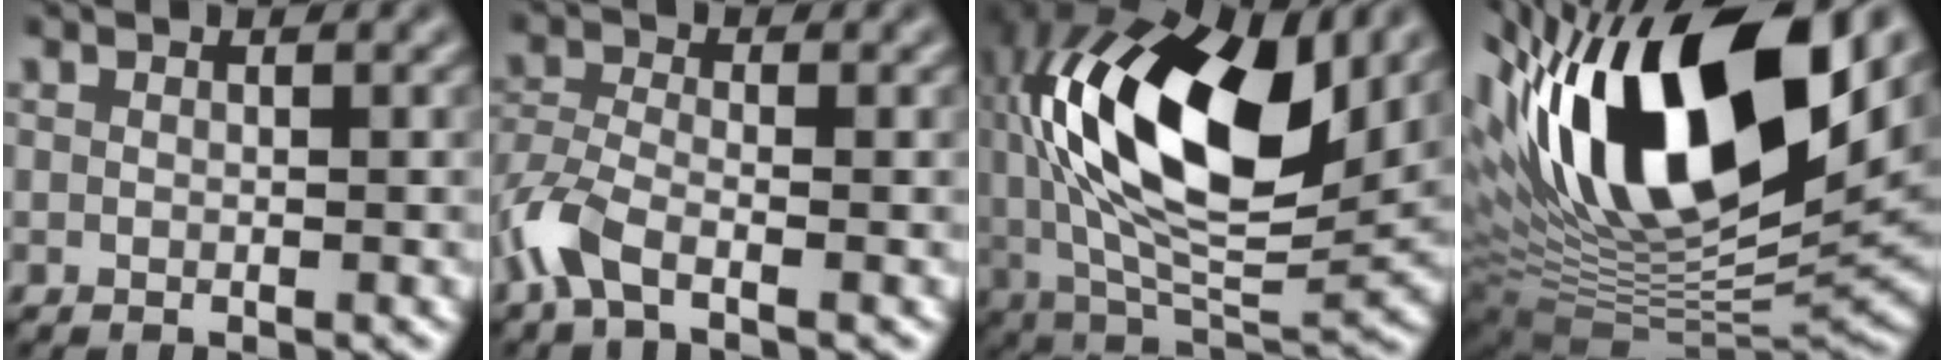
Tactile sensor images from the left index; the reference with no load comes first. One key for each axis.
{"total": 3.7, "fx": -2.4, "fy": 1.1, "fz": 2.6, "tx": -0.068, "ty": -0.004, "tz": -0.065}
{"total": 15.8, "fx": 4.1, "fy": 7.2, "fz": 13.5, "tx": -0.247, "ty": 0.010, "tz": 0.065}
{"total": 17.6, "fx": 5.0, "fy": 7.5, "fz": 15.1, "tx": -0.263, "ty": 0.011, "tz": 0.075}